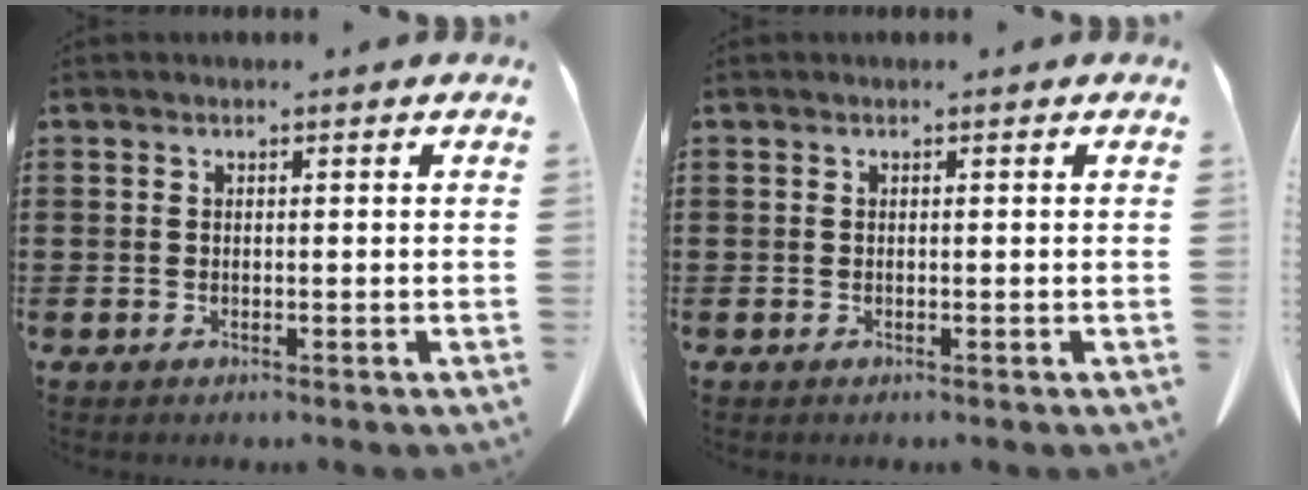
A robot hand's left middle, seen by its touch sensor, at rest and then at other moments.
{"total": 0.0}